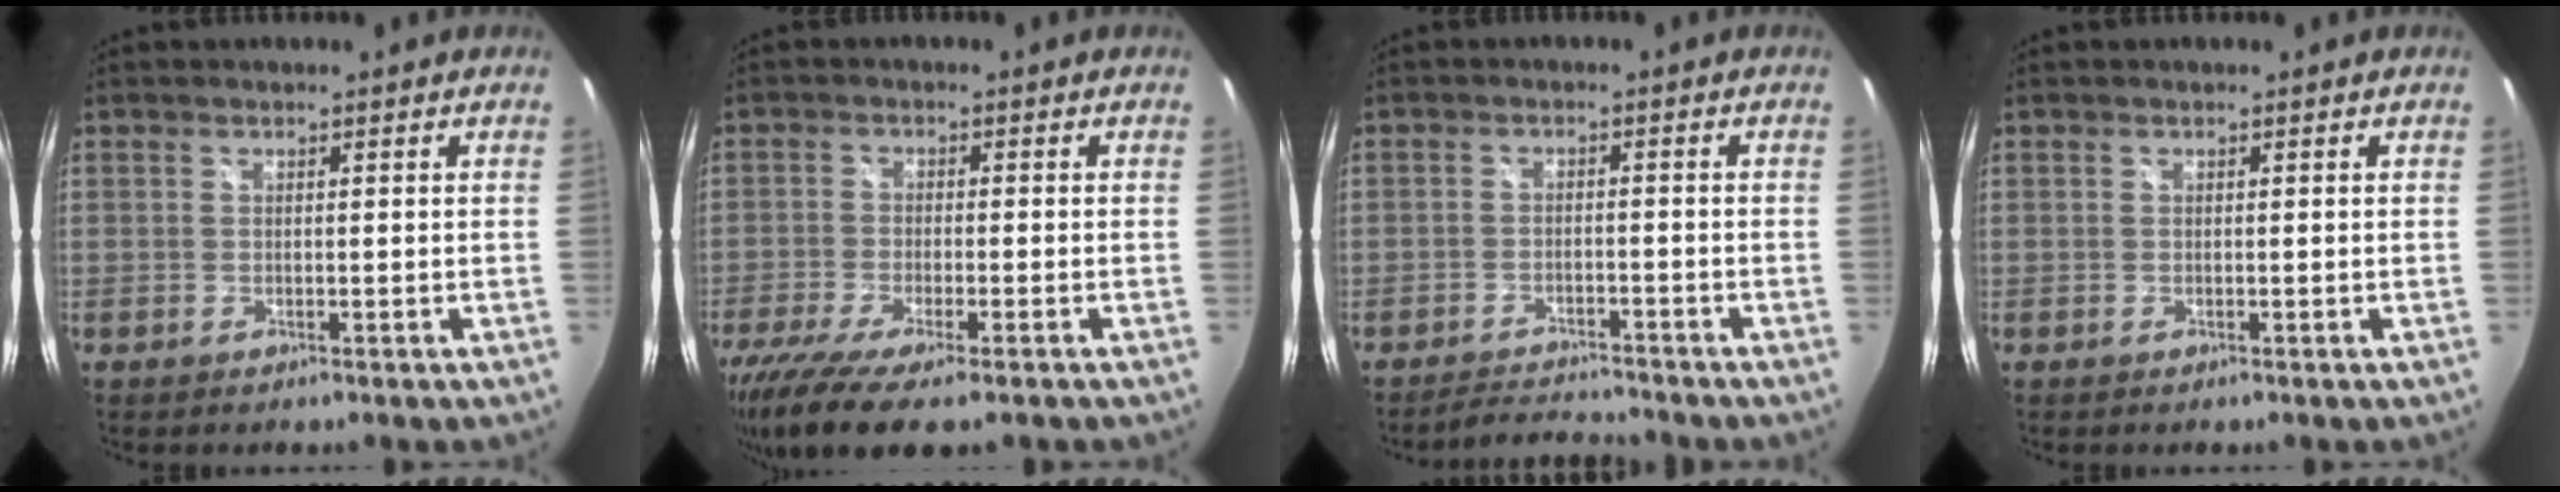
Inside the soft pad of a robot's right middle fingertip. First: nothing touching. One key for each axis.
{"total": 12.6, "fx": -9.0, "fy": 2.5, "fz": 8.4, "tx": -0.182, "ty": -0.053, "tz": -0.157}
{"total": 5.0, "fx": -5.0, "fy": 0.2, "fz": 0.4, "tx": -0.029, "ty": 0.006, "tz": -0.084}
{"total": 0.0}